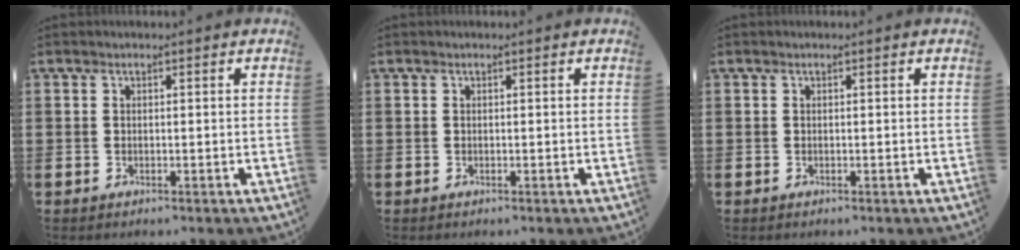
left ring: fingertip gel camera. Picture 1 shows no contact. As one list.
[{"total": 0.0}, {"total": 0.0}]